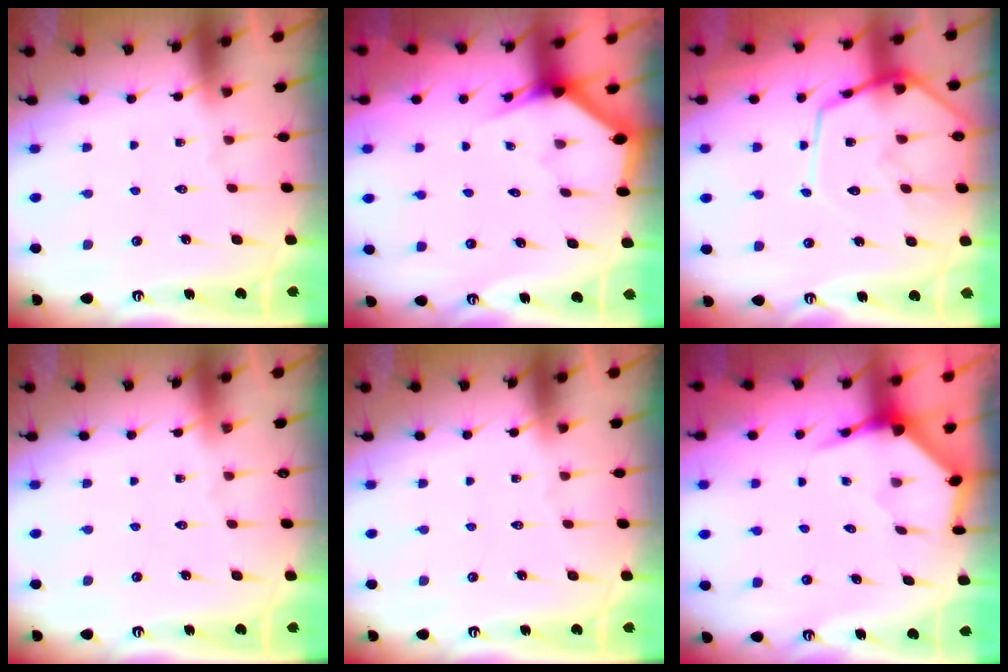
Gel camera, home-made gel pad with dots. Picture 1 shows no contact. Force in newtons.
{"total": 3.0, "press": 3.0, "slide": 0.1}
{"total": 13.7, "press": 13.7, "slide": 1.1}
{"total": 0.0}
{"total": 0.0}
{"total": 4.0, "press": 3.9, "slide": 0.4}